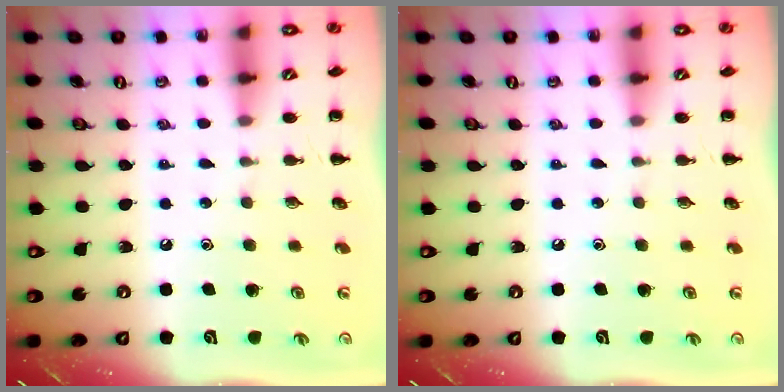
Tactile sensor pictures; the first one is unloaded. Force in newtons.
{"total": 0.0}